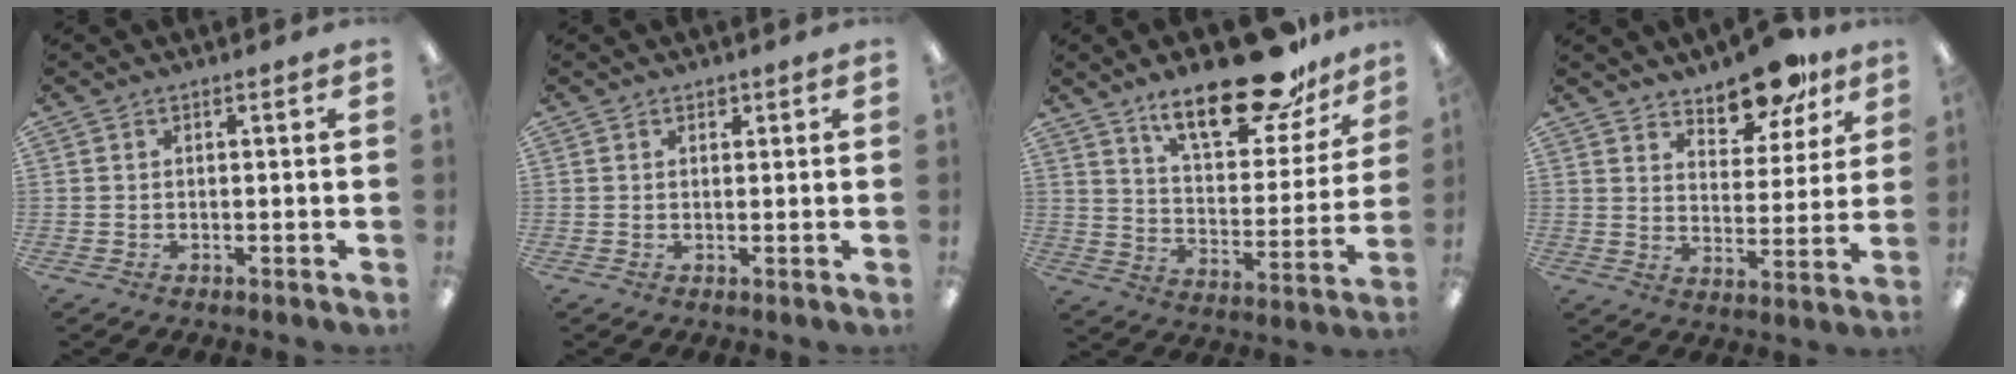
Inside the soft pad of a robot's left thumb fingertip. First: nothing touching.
{"total": 1.4, "force": [0.9, 0.9, 0.6], "torque": [-0.004, 0.000, 0.013]}
{"total": 22.8, "force": [16.5, 8.3, 13.3], "torque": [-0.201, -0.096, 0.276]}
{"total": 12.1, "force": [10.1, 5.0, 4.4], "torque": [-0.050, -0.073, 0.181]}